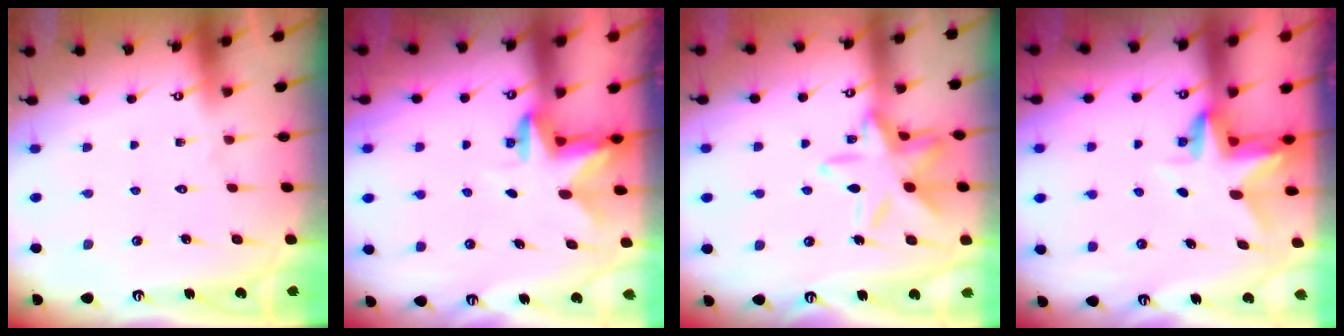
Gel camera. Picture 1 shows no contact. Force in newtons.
{"total": 2.9, "press": 2.8, "slide": 0.6}
{"total": 14.7, "press": 14.7, "slide": 1.0}
{"total": 3.5, "press": 3.5, "slide": 0.3}